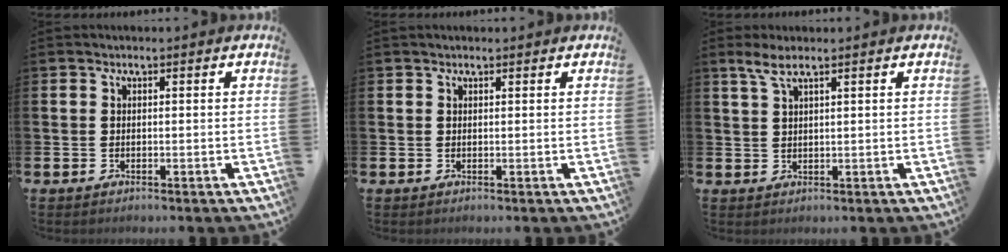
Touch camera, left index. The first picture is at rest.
{"total": 0.6, "force": [0.5, 0.1, 0.2], "torque": [0.007, -0.003, 0.008]}
{"total": 2.8, "force": [1.9, 0.5, 2.0], "torque": [-0.046, 0.005, 0.034]}